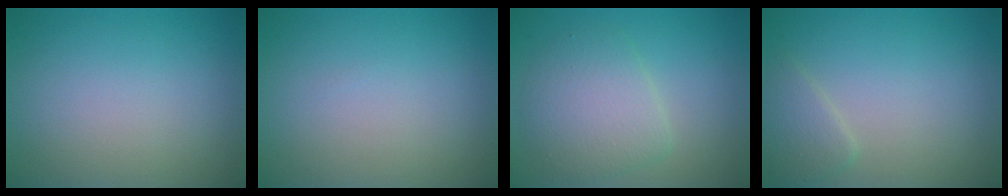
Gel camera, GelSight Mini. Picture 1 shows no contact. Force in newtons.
{"total": 0.0}
{"total": 4.2, "press": 4.2, "slide": 0.2}
{"total": 1.8, "press": 1.8, "slide": 0.1}